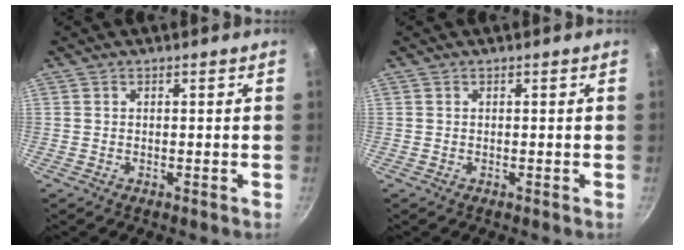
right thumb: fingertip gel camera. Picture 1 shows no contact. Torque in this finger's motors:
{"motor_torque": [-0.04, 0.02, 0.00, -0.07, 0.00]}